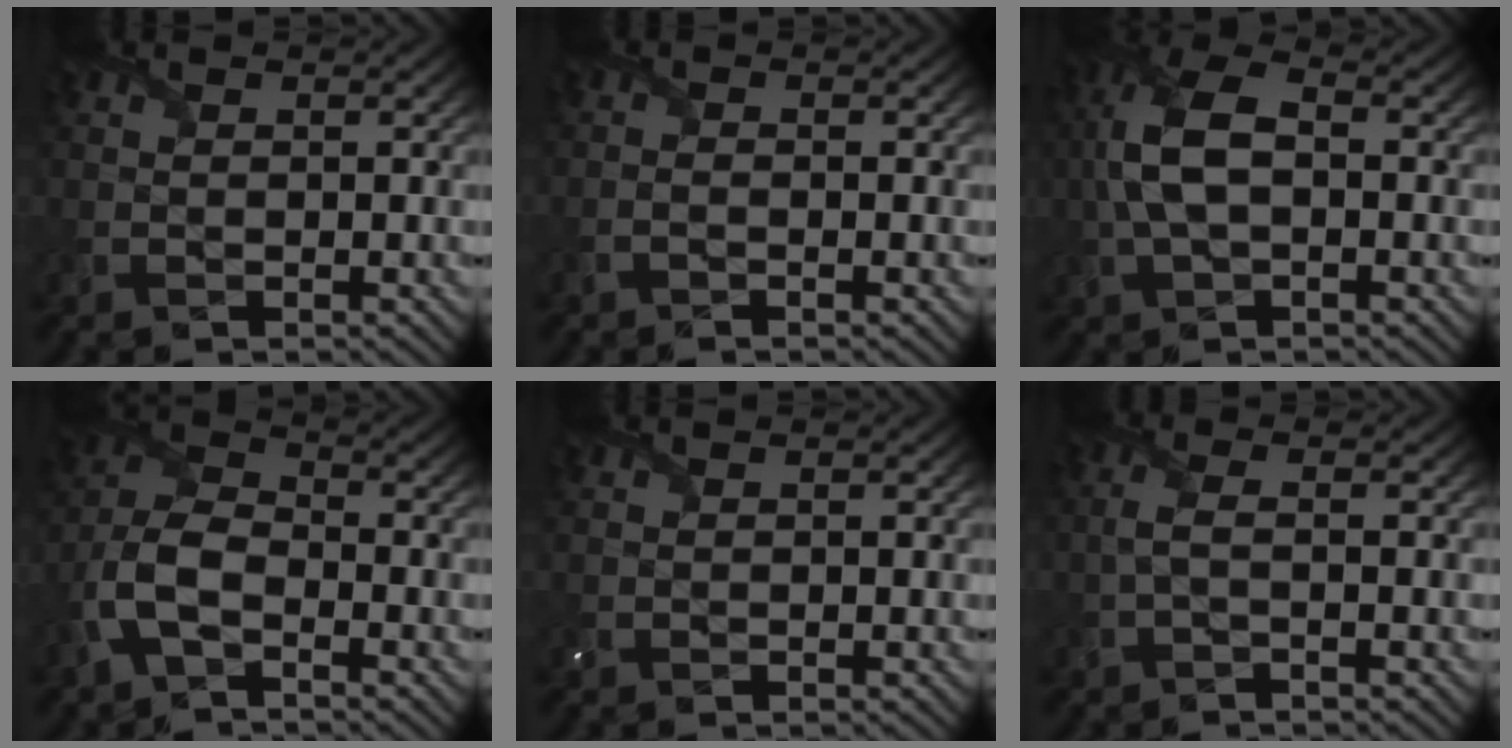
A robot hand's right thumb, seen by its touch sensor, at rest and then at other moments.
{"total": 0.8, "force": [-0.7, 0.0, 0.4], "torque": [-0.010, 0.001, -0.018]}
{"total": 8.2, "force": [0.1, 4.4, 7.0], "torque": [-0.169, 0.015, -0.008]}
{"total": 6.6, "force": [-3.2, 3.4, 4.8], "torque": [-0.113, 0.006, -0.082]}
{"total": 0.0}
{"total": 2.0, "force": [-0.3, 0.5, 1.9], "torque": [-0.044, 0.004, -0.011]}